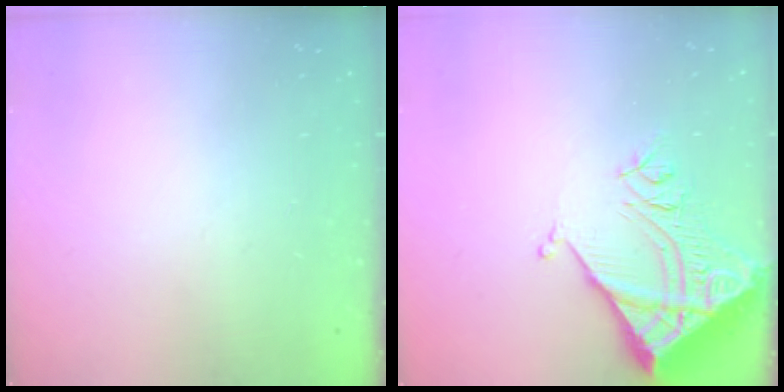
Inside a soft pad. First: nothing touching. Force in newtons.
{"total": 9.6, "press": 9.5, "slide": 1.1}